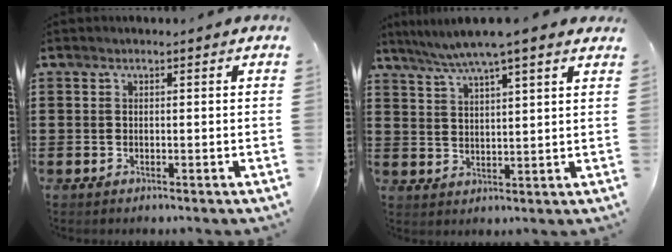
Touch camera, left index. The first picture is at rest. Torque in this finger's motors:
{"motor_torque": [1.26, -0.88, 0.35, 0.17]}